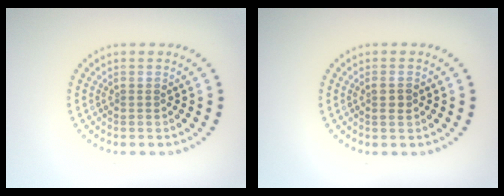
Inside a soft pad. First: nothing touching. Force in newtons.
{"total": 1.2, "press": 1.1, "slide": 0.4}